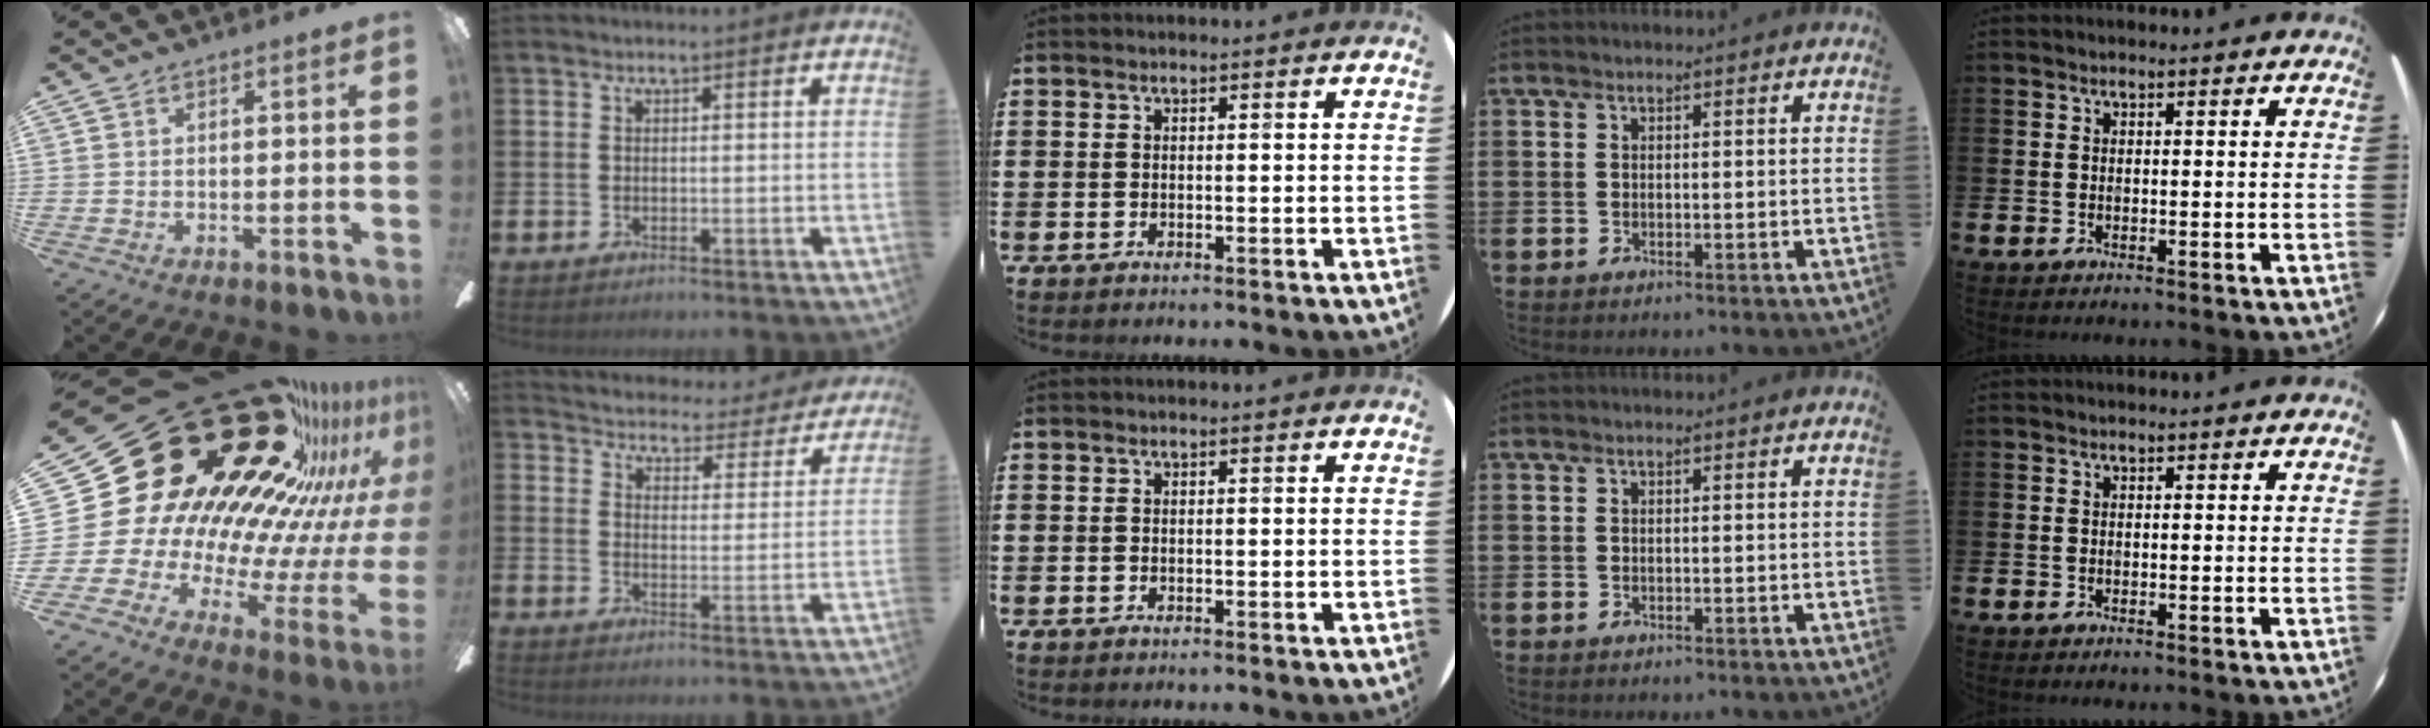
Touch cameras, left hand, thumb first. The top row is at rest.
{"thumb": {"total": 38.2, "force": [21.4, 21.5, 23.2], "torque": [-0.318, -0.238, 0.463]}, "index": {"total": 4.2, "force": [4.1, 0.9, 0.1], "torque": [-0.019, -0.043, 0.062]}}